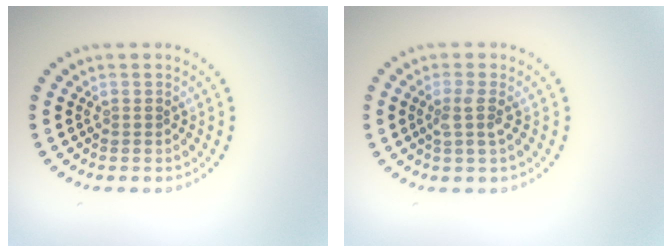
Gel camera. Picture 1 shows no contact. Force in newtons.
{"total": 1.7, "press": 1.2, "slide": 1.2}